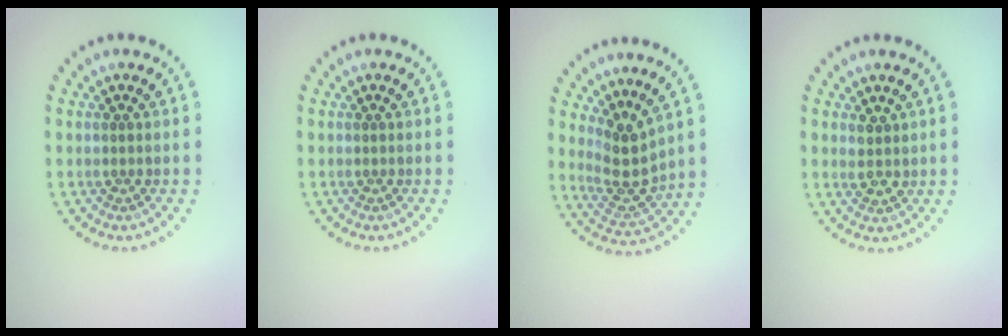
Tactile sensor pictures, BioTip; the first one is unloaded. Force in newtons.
{"total": 0.0}
{"total": 3.4, "press": 2.8, "slide": 1.9}
{"total": 1.8, "press": 1.7, "slide": 0.6}